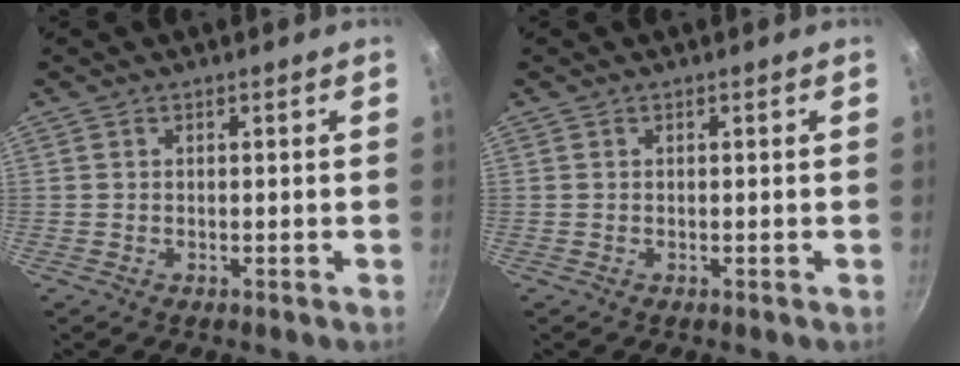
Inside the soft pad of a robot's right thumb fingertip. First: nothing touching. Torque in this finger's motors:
{"motor_torque": [-0.02, 0.02, 0.04, -0.05, 0.00]}